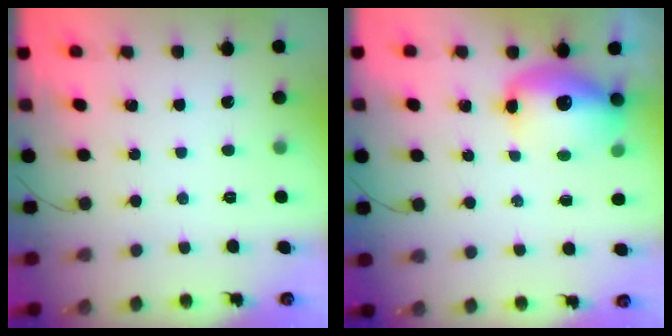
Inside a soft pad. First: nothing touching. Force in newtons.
{"total": 11.7, "press": 11.3, "slide": 2.9}